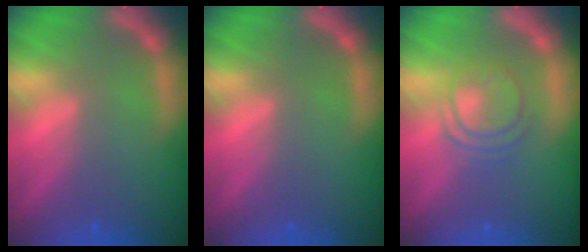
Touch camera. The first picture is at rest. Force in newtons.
{"total": 0.0}
{"total": 4.5}